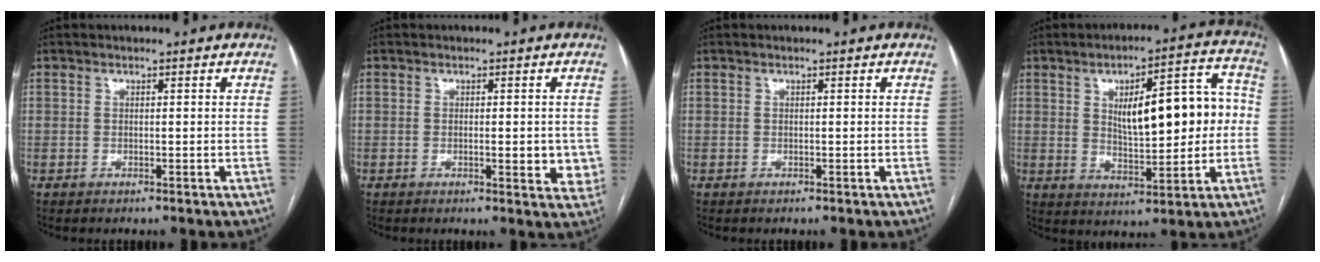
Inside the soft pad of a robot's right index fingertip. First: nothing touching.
{"total": 4.5, "force": [-0.5, 1.7, 4.1], "torque": [-0.041, -0.006, -0.007]}
{"total": 0.0}
{"total": 14.6, "force": [1.5, 4.9, 13.7], "torque": [-0.191, 0.034, 0.032]}